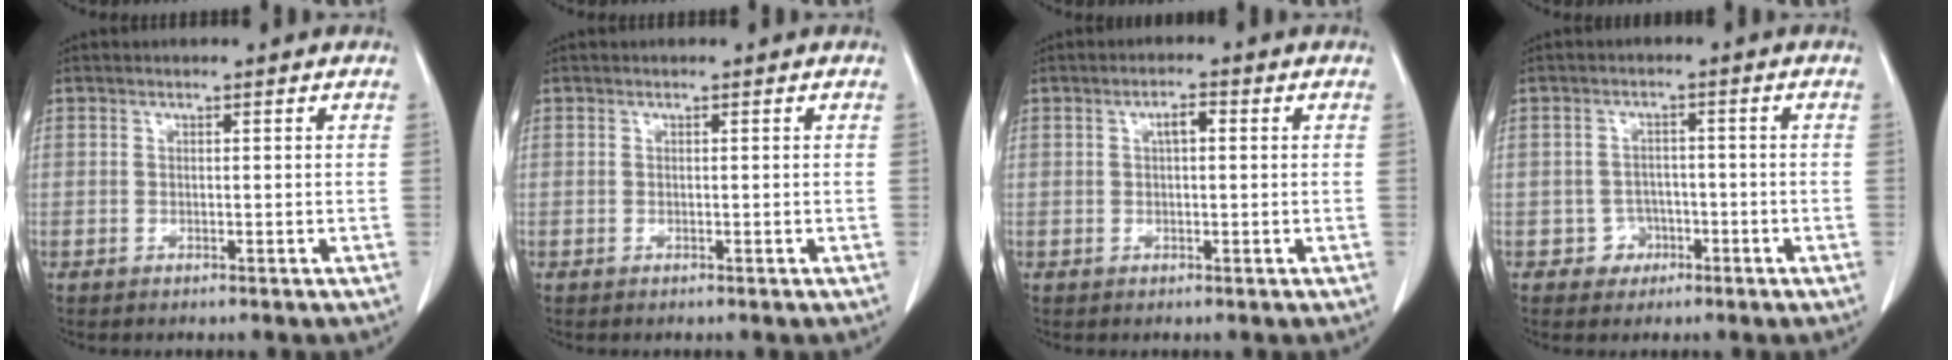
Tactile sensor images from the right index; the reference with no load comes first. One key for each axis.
{"total": 0.0}
{"total": 2.3, "fx": 0.6, "fy": 1.0, "fz": 1.9, "tx": -0.031, "ty": 0.007, "tz": 0.009}
{"total": 3.0, "fx": -1.3, "fy": 2.7, "fz": 0.1, "tx": 0.010, "ty": 0.014, "tz": -0.018}